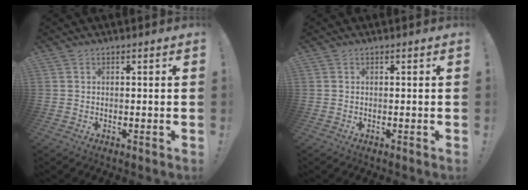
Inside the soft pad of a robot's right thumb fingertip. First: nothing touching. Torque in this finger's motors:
{"motor_torque": [0.00, 0.00, 0.03, 0.03, 0.00]}